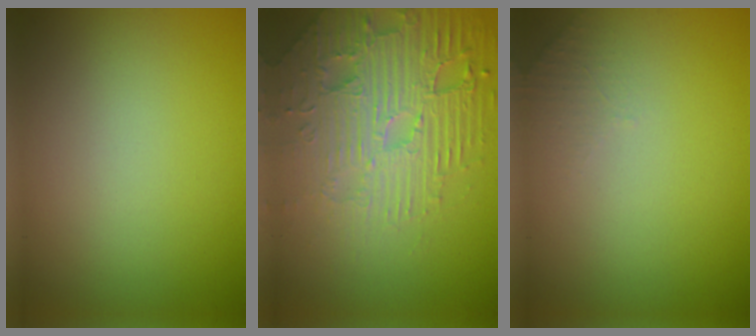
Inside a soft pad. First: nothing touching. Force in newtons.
{"total": 7.8, "press": 5.8, "slide": 5.3}
{"total": 1.3, "press": 1.2, "slide": 0.3}